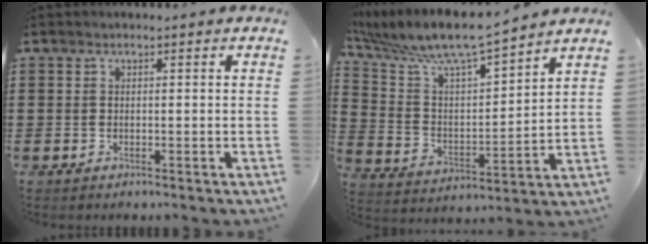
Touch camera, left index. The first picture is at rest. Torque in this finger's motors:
{"motor_torque": [1.16, -0.97, 0.25, 0.09]}